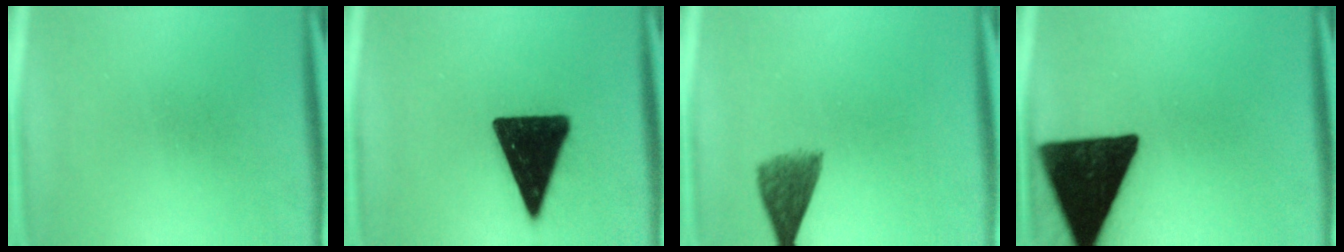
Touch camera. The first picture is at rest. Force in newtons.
{"total": 16.9}
{"total": 5.1}
{"total": 19.4}